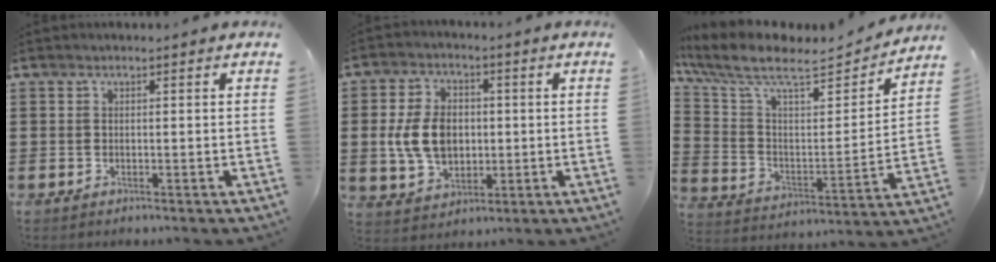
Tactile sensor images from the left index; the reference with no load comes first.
{"total": 8.6, "force": [0.0, 6.1, 6.1], "torque": [-0.141, 0.006, -0.004]}
{"total": 9.5, "force": [7.6, 2.2, 5.4], "torque": [-0.137, -0.046, 0.126]}